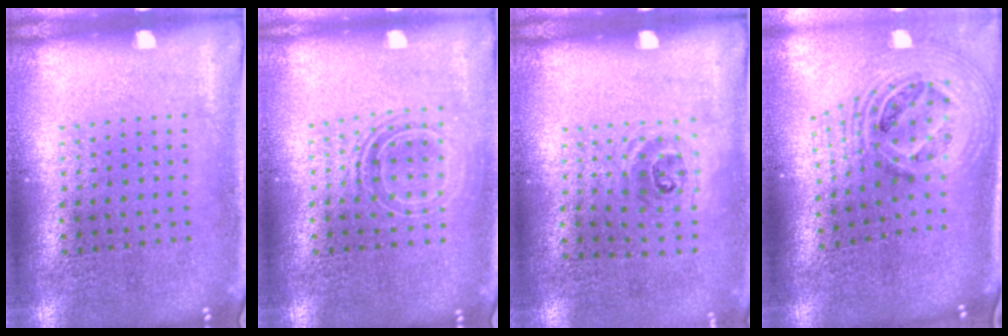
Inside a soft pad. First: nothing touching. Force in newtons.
{"total": 1.5, "press": 1.2, "slide": 0.9}
{"total": 1.0, "press": 0.7, "slide": 0.7}
{"total": 2.6, "press": 1.8, "slide": 1.9}